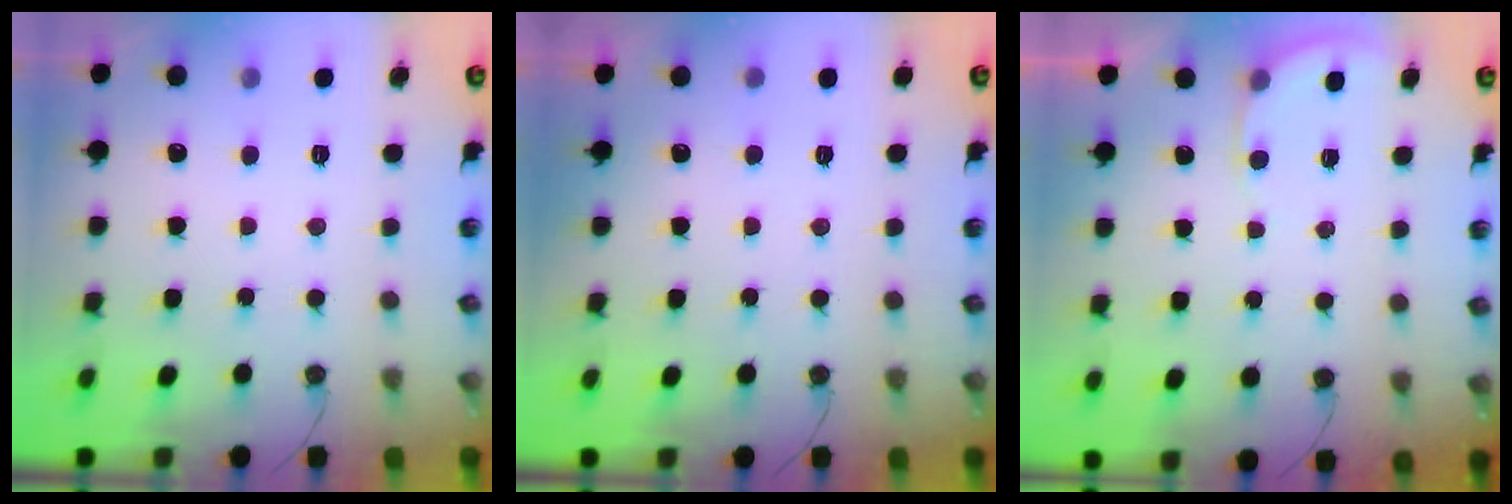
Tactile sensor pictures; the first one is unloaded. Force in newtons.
{"total": 1.7, "press": 0.3, "slide": 1.7}
{"total": 3.4, "press": 3.4, "slide": 0.2}